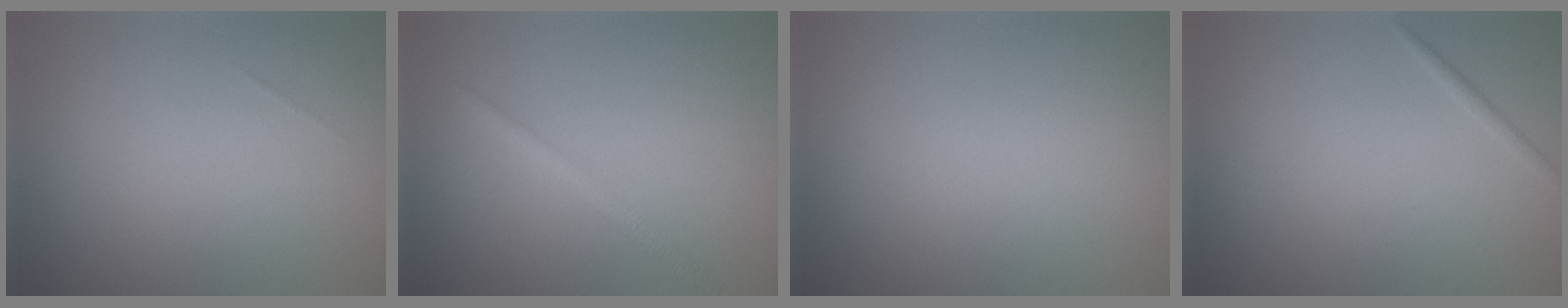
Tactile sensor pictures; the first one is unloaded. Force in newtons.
{"total": 1.6, "press": 1.6, "slide": 0.1}
{"total": 0.0}
{"total": 0.6, "press": 0.6, "slide": 0.0}